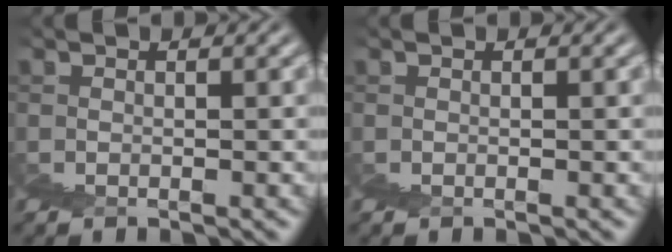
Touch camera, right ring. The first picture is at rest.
{"total": 0.0}